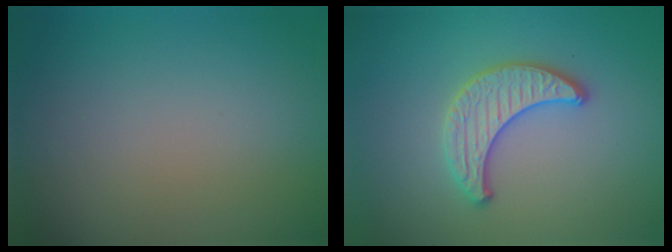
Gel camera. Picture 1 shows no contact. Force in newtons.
{"total": 3.2, "press": 3.1, "slide": 0.4}